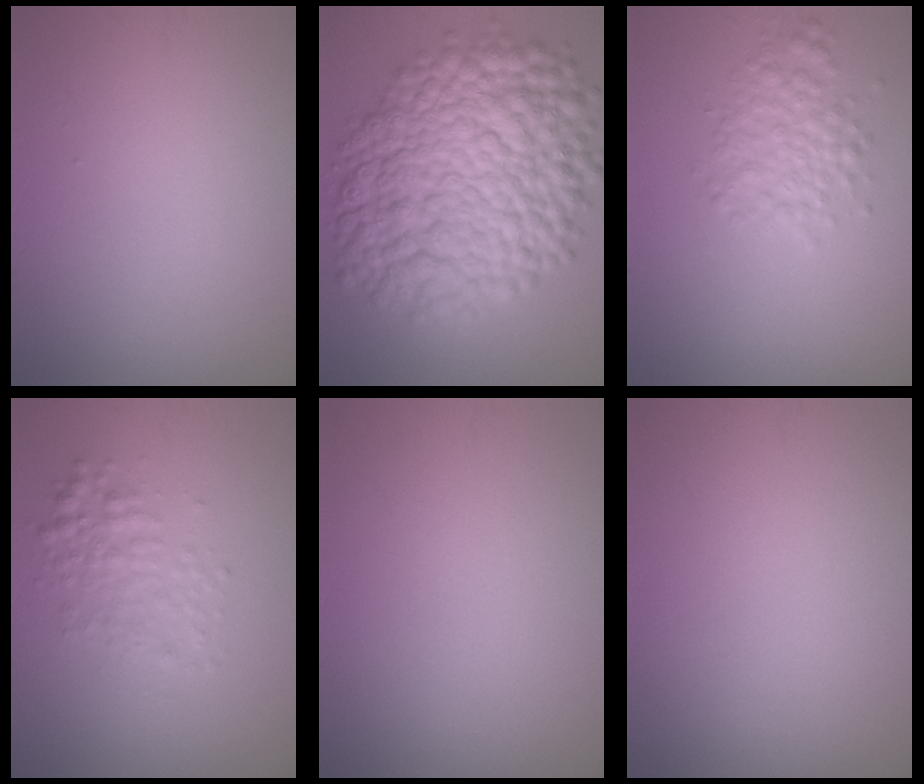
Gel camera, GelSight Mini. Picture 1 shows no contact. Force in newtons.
{"total": 14.3, "press": 14.3, "slide": 0.3}
{"total": 3.0, "press": 3.0, "slide": 0.1}
{"total": 2.6, "press": 2.6, "slide": 0.1}
{"total": 0.0}
{"total": 0.0}